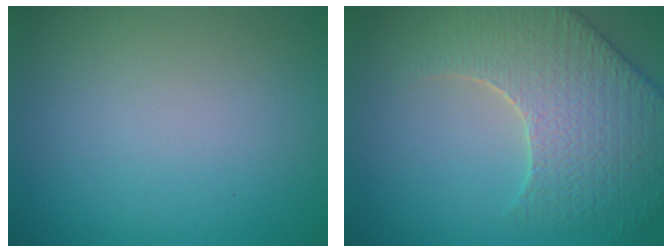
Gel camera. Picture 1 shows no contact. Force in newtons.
{"total": 6.5, "press": 5.6, "slide": 3.3}